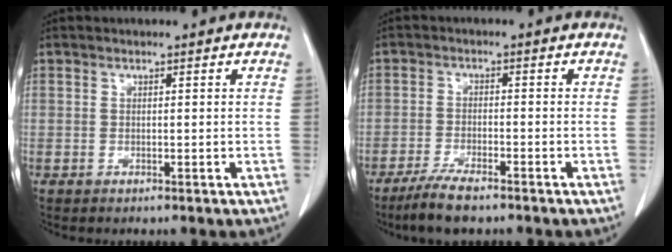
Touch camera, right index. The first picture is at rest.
{"total": 6.2, "force": [-4.8, 1.0, 3.8], "torque": [-0.073, -0.014, -0.084]}